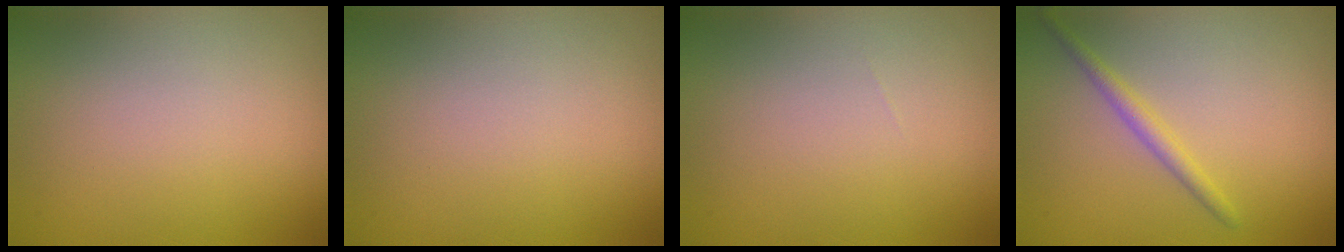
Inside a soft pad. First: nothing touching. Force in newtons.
{"total": 0.0}
{"total": 0.0}
{"total": 1.8, "press": 1.8, "slide": 0.0}